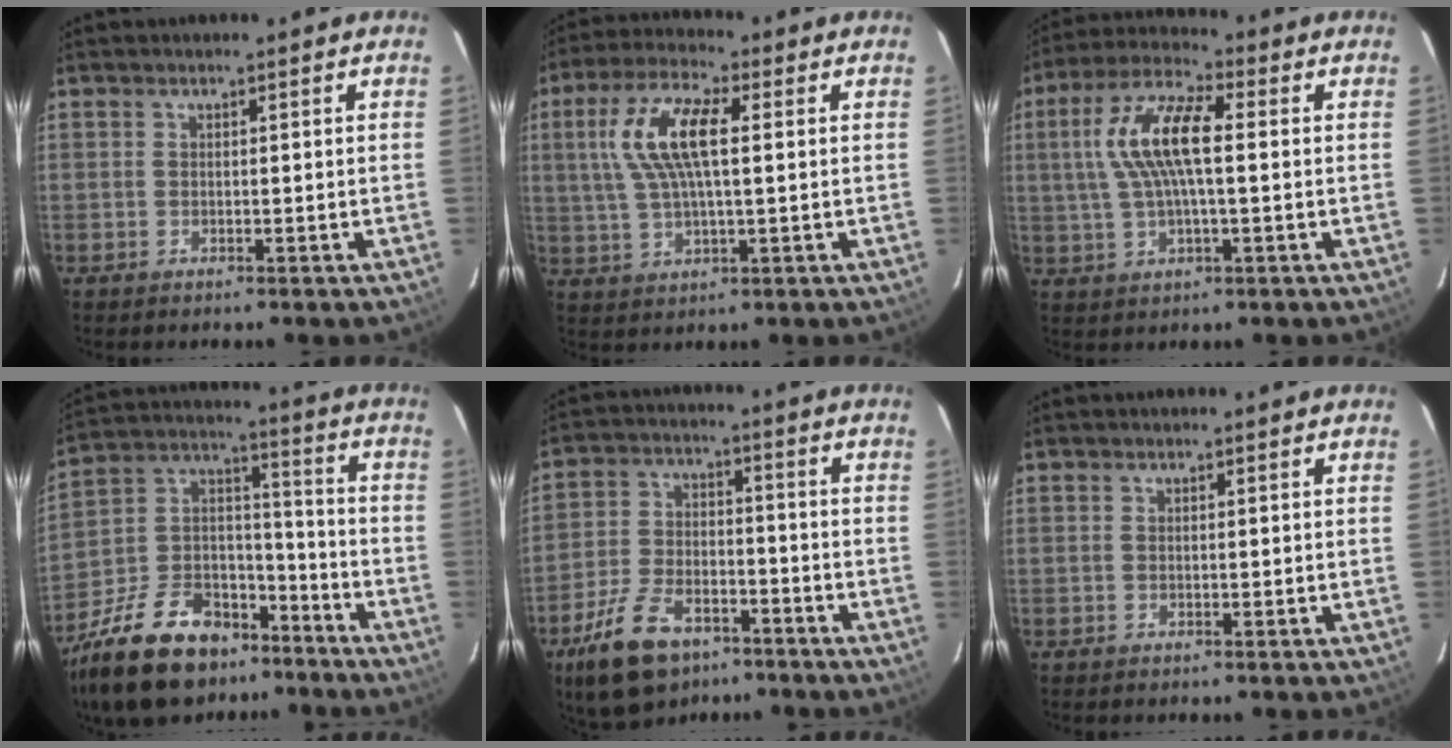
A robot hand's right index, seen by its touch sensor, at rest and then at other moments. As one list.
[{"total": 11.6, "force": [2.3, 4.0, 10.6], "torque": [-0.215, 0.016, 0.045]}, {"total": 11.9, "force": [1.3, 3.6, 11.3], "torque": [-0.227, 0.017, 0.023]}, {"total": 23.7, "force": [-16.5, 12.4, 11.7], "torque": [-0.258, 0.034, -0.262]}, {"total": 14.1, "force": [-9.0, 7.4, 8.0], "torque": [-0.179, -0.005, -0.156]}, {"total": 0.0}]